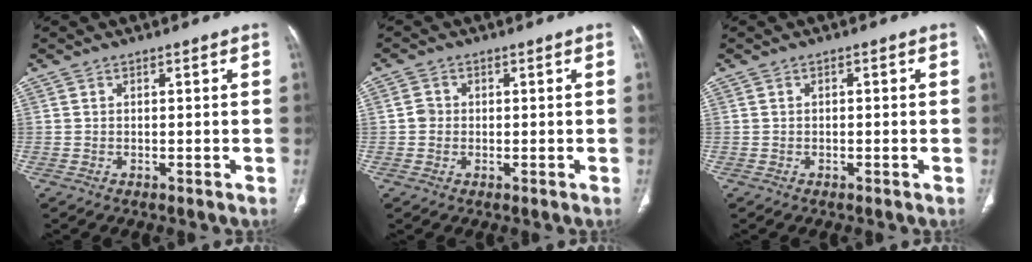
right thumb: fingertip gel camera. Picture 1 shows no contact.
{"total": 2.0, "force": [0.0, 1.9, 0.8], "torque": [-0.004, 0.006, -0.001]}
{"total": 0.7, "force": [0.0, 0.3, 0.6], "torque": [-0.009, 0.003, 0.000]}